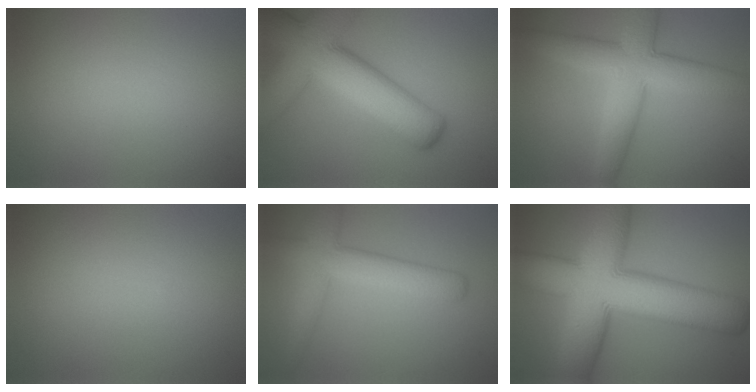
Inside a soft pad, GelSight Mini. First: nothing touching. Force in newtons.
{"total": 11.6, "press": 11.6, "slide": 0.7}
{"total": 7.2, "press": 7.2, "slide": 0.2}
{"total": 0.0}
{"total": 4.9, "press": 4.9, "slide": 0.2}
{"total": 14.7, "press": 14.7, "slide": 0.4}